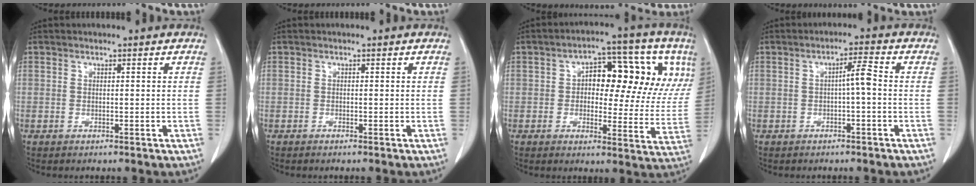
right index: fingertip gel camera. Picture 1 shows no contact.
{"total": 0.0}
{"total": 16.0, "force": [4.5, 7.5, 13.3], "torque": [-0.156, 0.035, 0.054]}
{"total": 3.0, "force": [-0.4, 0.2, 3.0], "torque": [-0.047, 0.007, -0.007]}